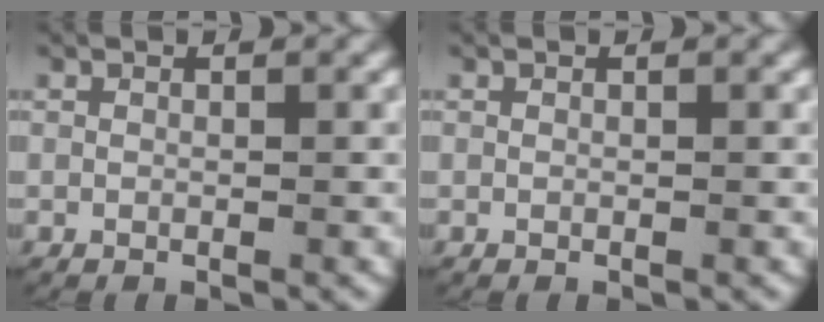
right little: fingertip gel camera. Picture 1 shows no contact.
{"total": 0.0}